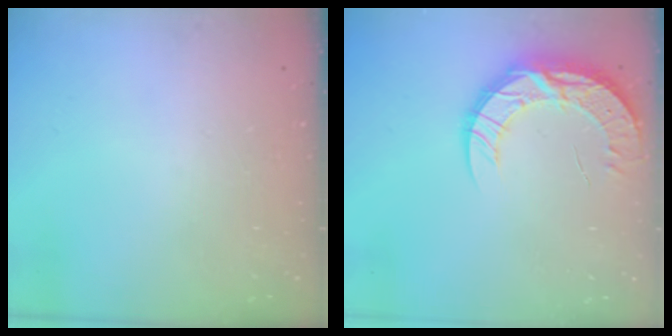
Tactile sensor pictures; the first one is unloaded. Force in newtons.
{"total": 13.0, "press": 12.9, "slide": 1.0}